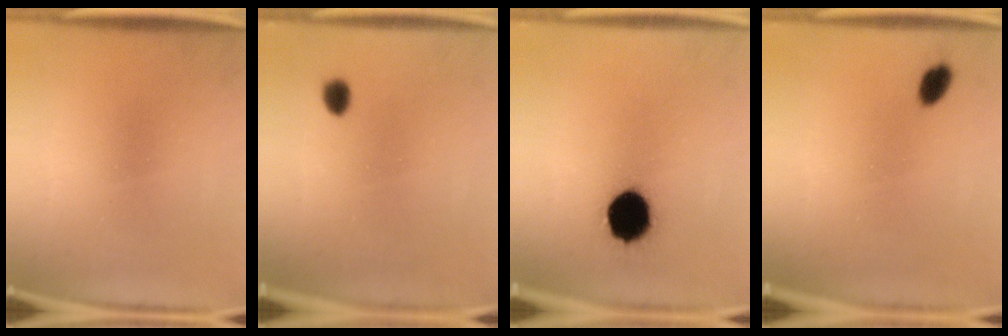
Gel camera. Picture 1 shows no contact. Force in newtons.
{"total": 2.1}
{"total": 13.7}
{"total": 2.9}